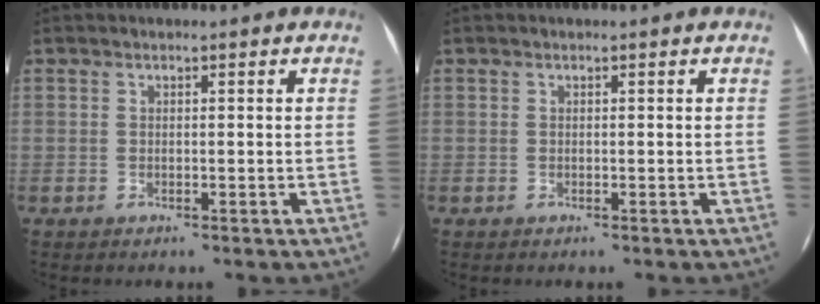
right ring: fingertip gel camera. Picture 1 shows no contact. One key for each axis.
{"total": 0.0}